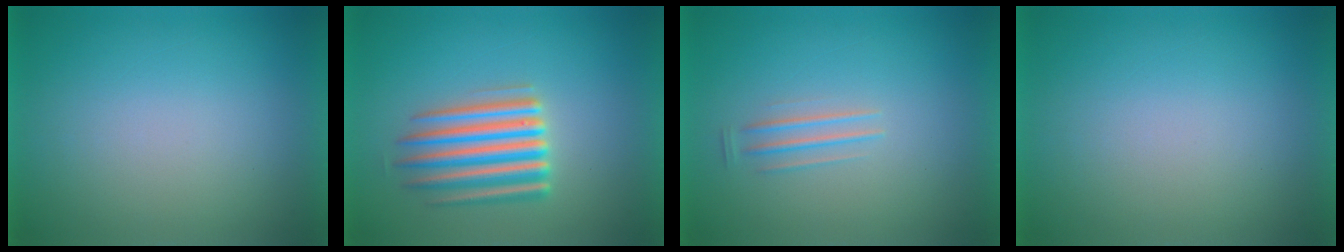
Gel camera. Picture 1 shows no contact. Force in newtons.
{"total": 5.7}
{"total": 1.6}
{"total": 0.0}